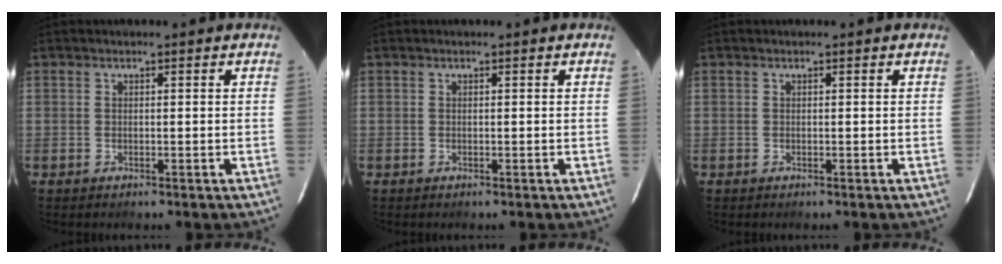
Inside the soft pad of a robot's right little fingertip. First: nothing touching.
{"total": 0.0}
{"total": 0.0}